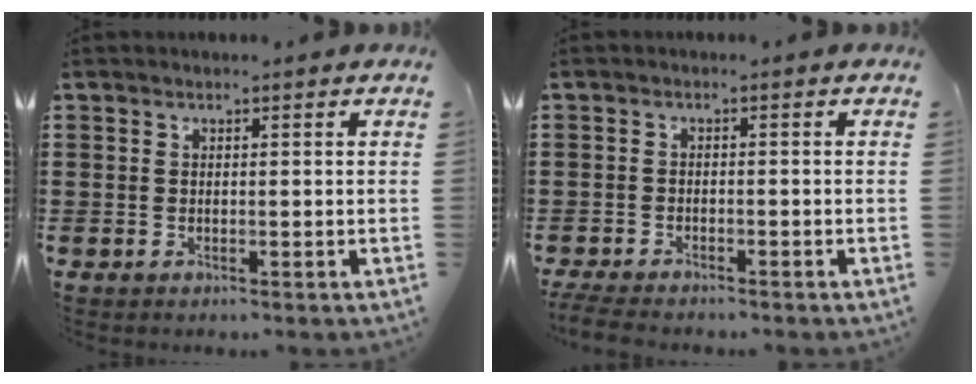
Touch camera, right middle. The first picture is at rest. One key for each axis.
{"total": 2.3, "fx": -2.2, "fy": 0.2, "fz": 0.5, "tx": -0.026, "ty": -0.005, "tz": -0.050}